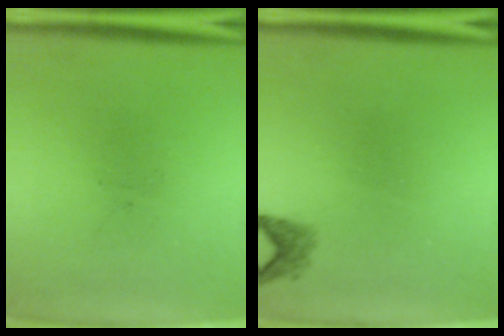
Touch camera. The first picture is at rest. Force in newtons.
{"total": 1.4}